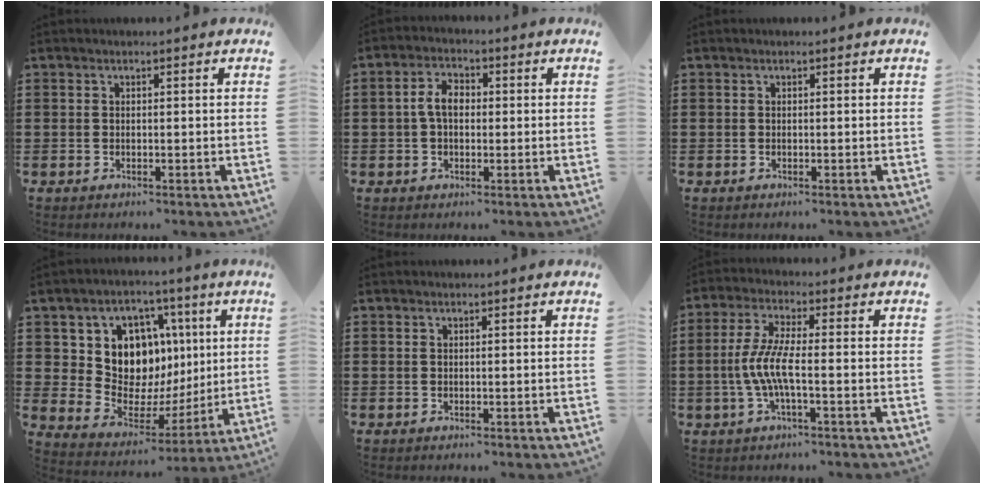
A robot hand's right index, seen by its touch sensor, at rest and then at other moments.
{"total": 4.4, "force": [0.1, 2.6, 3.5], "torque": [-0.080, 0.007, -0.002]}
{"total": 0.0}
{"total": 11.4, "force": [4.0, 9.2, 5.4], "torque": [-0.121, -0.025, 0.083]}
{"total": 0.0}
{"total": 6.4, "force": [-1.6, 1.1, 6.1], "torque": [-0.151, -0.019, -0.040]}